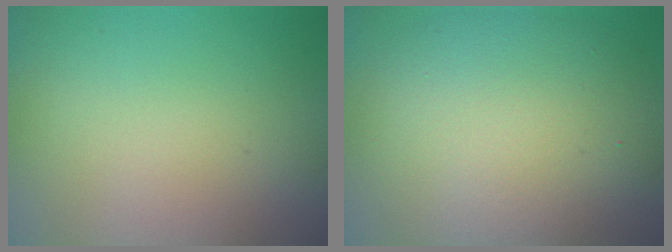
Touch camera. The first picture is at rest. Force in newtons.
{"total": 10.5, "press": 10.5, "slide": 1.1}